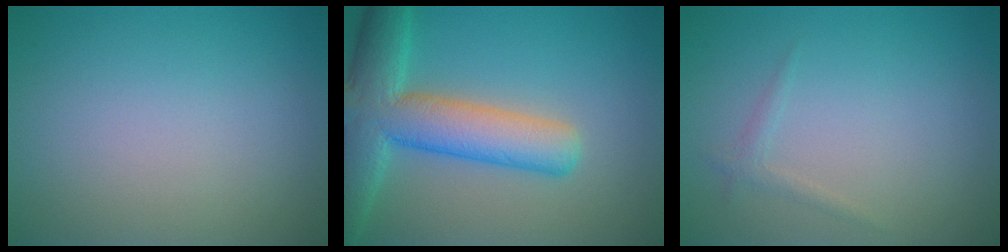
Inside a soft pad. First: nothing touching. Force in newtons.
{"total": 8.5, "press": 8.5, "slide": 0.5}
{"total": 0.9, "press": 0.9, "slide": 0.0}